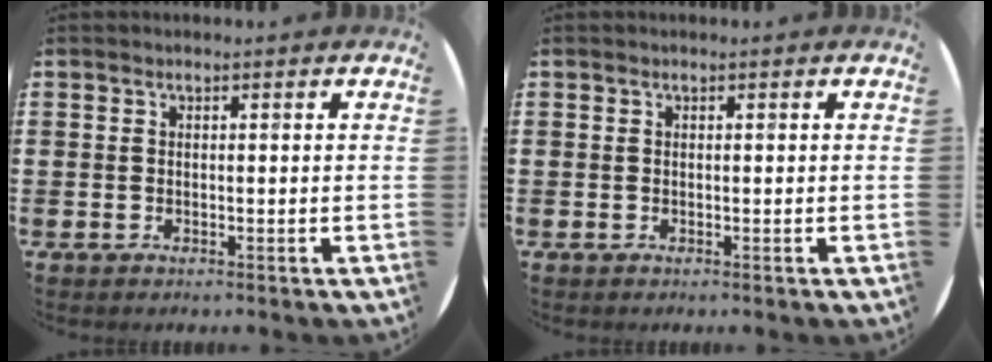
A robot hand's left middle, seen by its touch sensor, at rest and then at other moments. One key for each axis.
{"total": 0.0}